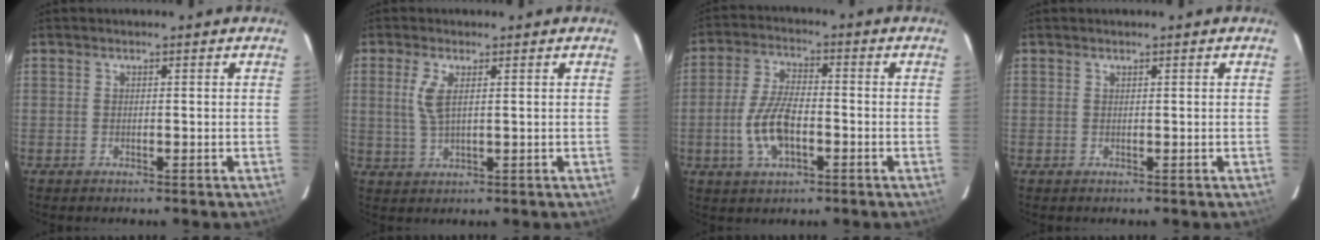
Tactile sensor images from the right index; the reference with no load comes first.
{"total": 4.3, "force": [1.3, 1.3, 3.9], "torque": [-0.083, 0.000, 0.028]}
{"total": 9.0, "force": [-2.6, 4.0, 7.6], "torque": [-0.160, 0.003, -0.046]}
{"total": 0.0}